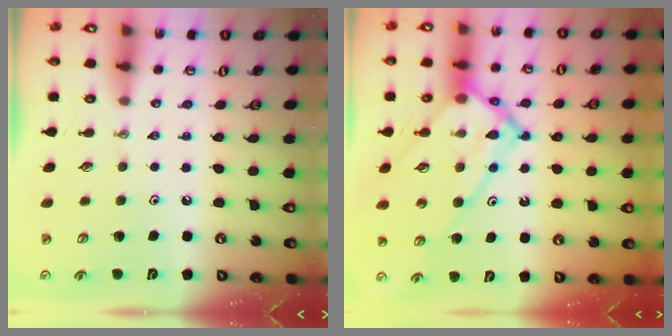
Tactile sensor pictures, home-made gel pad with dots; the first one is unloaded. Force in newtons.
{"total": 16.4, "press": 16.3, "slide": 1.5}